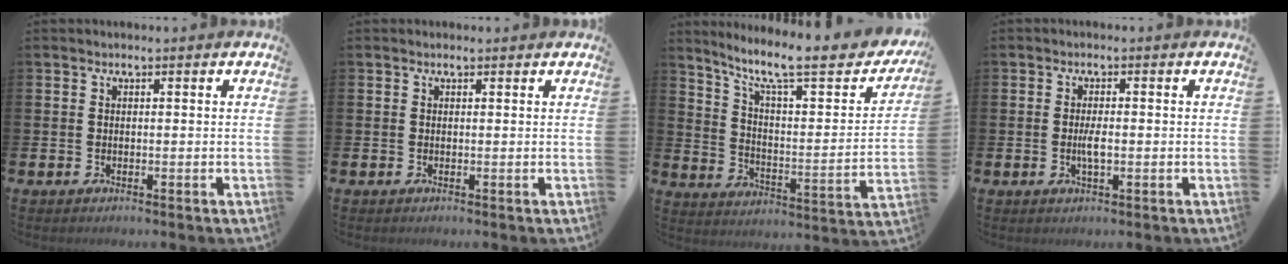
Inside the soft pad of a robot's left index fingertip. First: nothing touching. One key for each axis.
{"total": 0.0}
{"total": 10.9, "fx": 8.1, "fy": 2.7, "fz": 6.8, "tx": -0.131, "ty": -0.058, "tz": 0.124}
{"total": 2.2, "fx": -0.2, "fy": 0.6, "fz": 2.1, "tx": -0.033, "ty": -0.003, "tz": -0.006}